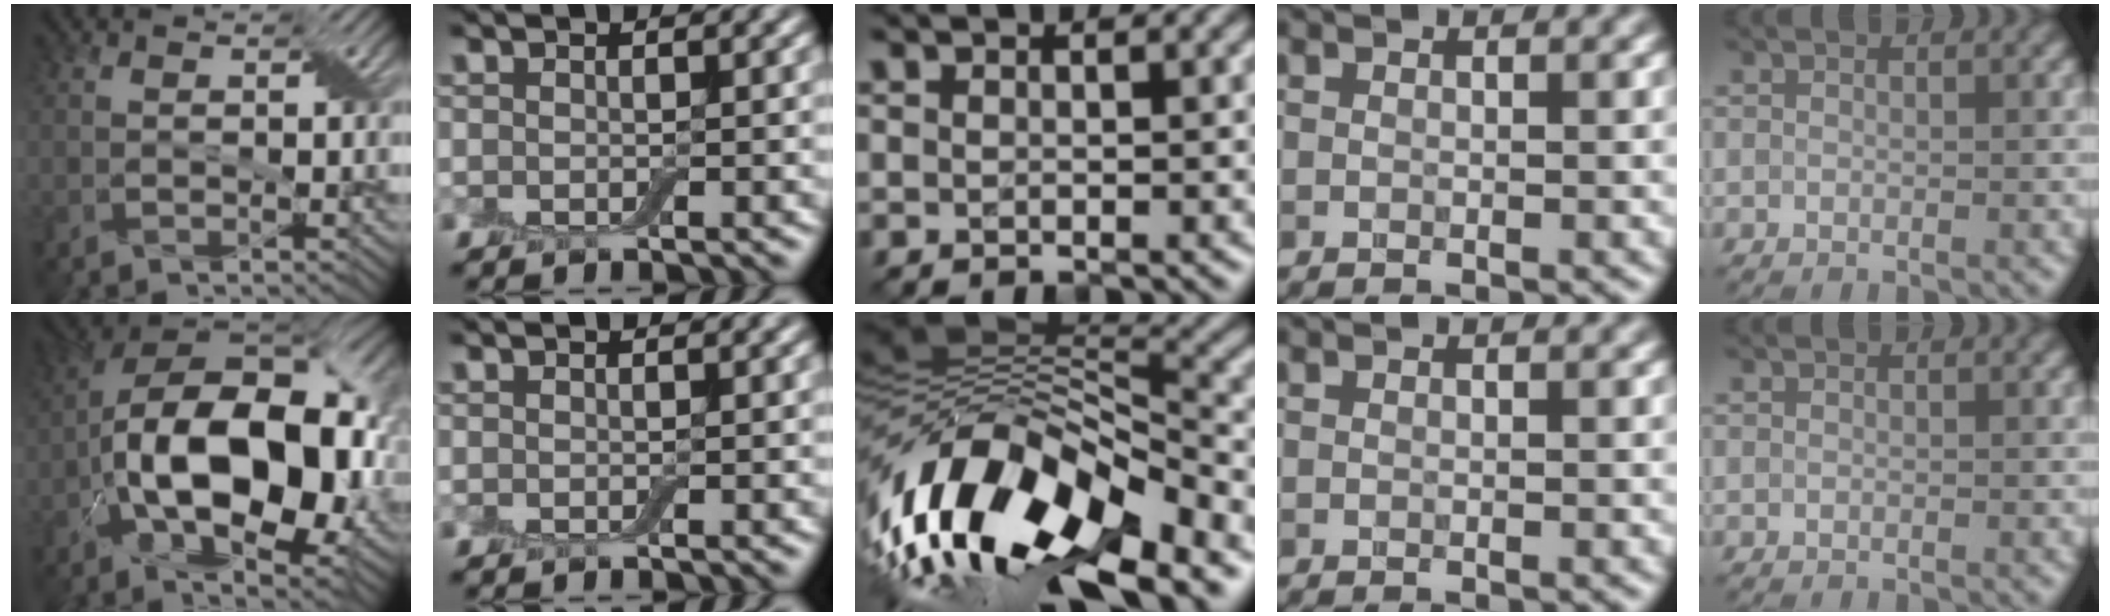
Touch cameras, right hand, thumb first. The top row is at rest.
{"thumb": {"total": 19.7, "force": [-2.9, 10.3, 16.5], "torque": [-0.285, -0.008, -0.056]}, "middle": {"total": 16.7, "force": [-6.8, 7.5, 13.2], "torque": [-0.252, 0.005, -0.123]}}